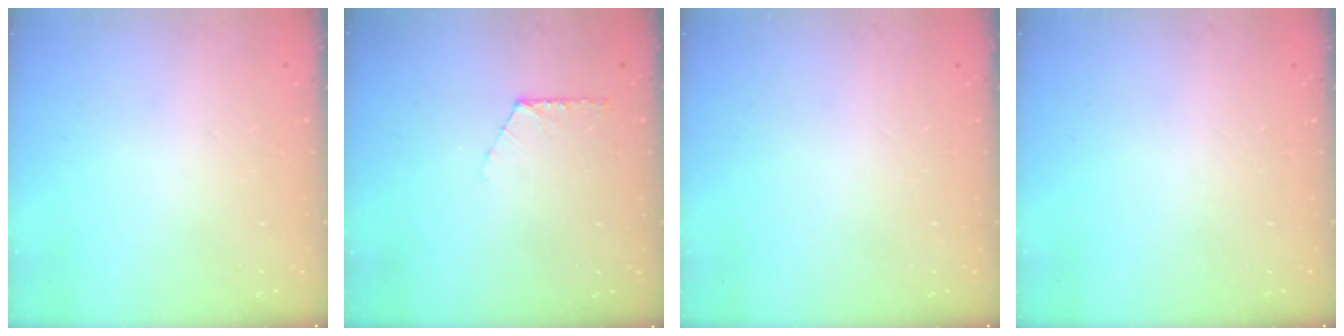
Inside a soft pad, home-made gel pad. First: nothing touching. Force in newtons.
{"total": 6.1, "press": 6.1, "slide": 0.6}
{"total": 0.0}
{"total": 0.0}